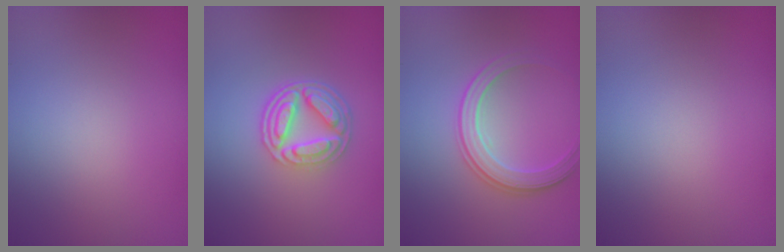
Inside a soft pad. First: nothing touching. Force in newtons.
{"total": 5.0, "press": 3.7, "slide": 3.3}
{"total": 2.8, "press": 2.8, "slide": 0.3}
{"total": 0.0}